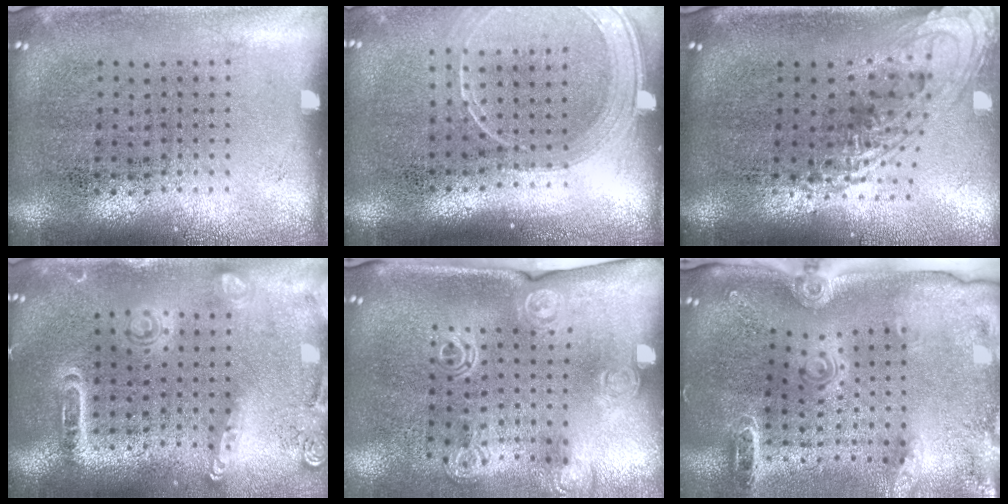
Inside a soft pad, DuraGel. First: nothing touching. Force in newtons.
{"total": 1.9, "press": 1.8, "slide": 0.8}
{"total": 1.9, "press": 1.5, "slide": 1.2}
{"total": 1.6, "press": 1.5, "slide": 0.6}
{"total": 1.8, "press": 1.5, "slide": 1.1}
{"total": 2.8, "press": 2.0, "slide": 1.9}